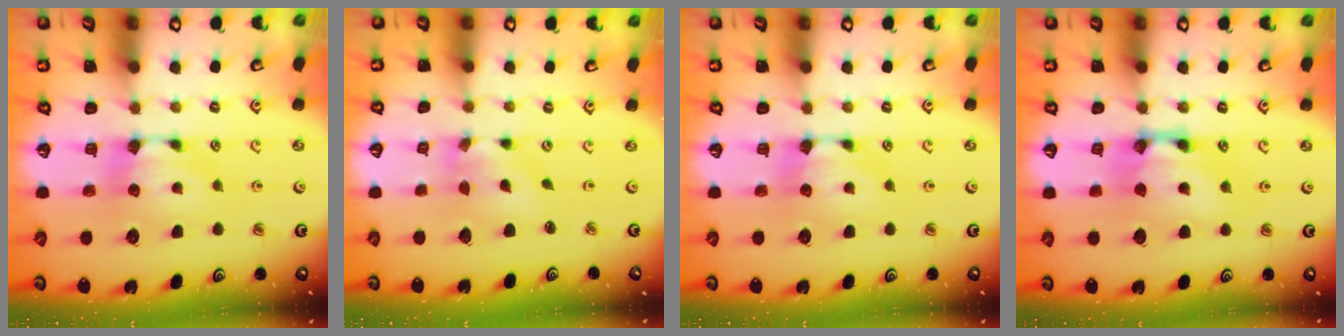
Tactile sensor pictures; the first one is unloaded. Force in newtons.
{"total": 1.8, "press": 1.1, "slide": 1.4}
{"total": 0.0}
{"total": 4.2, "press": 4.2, "slide": 0.3}